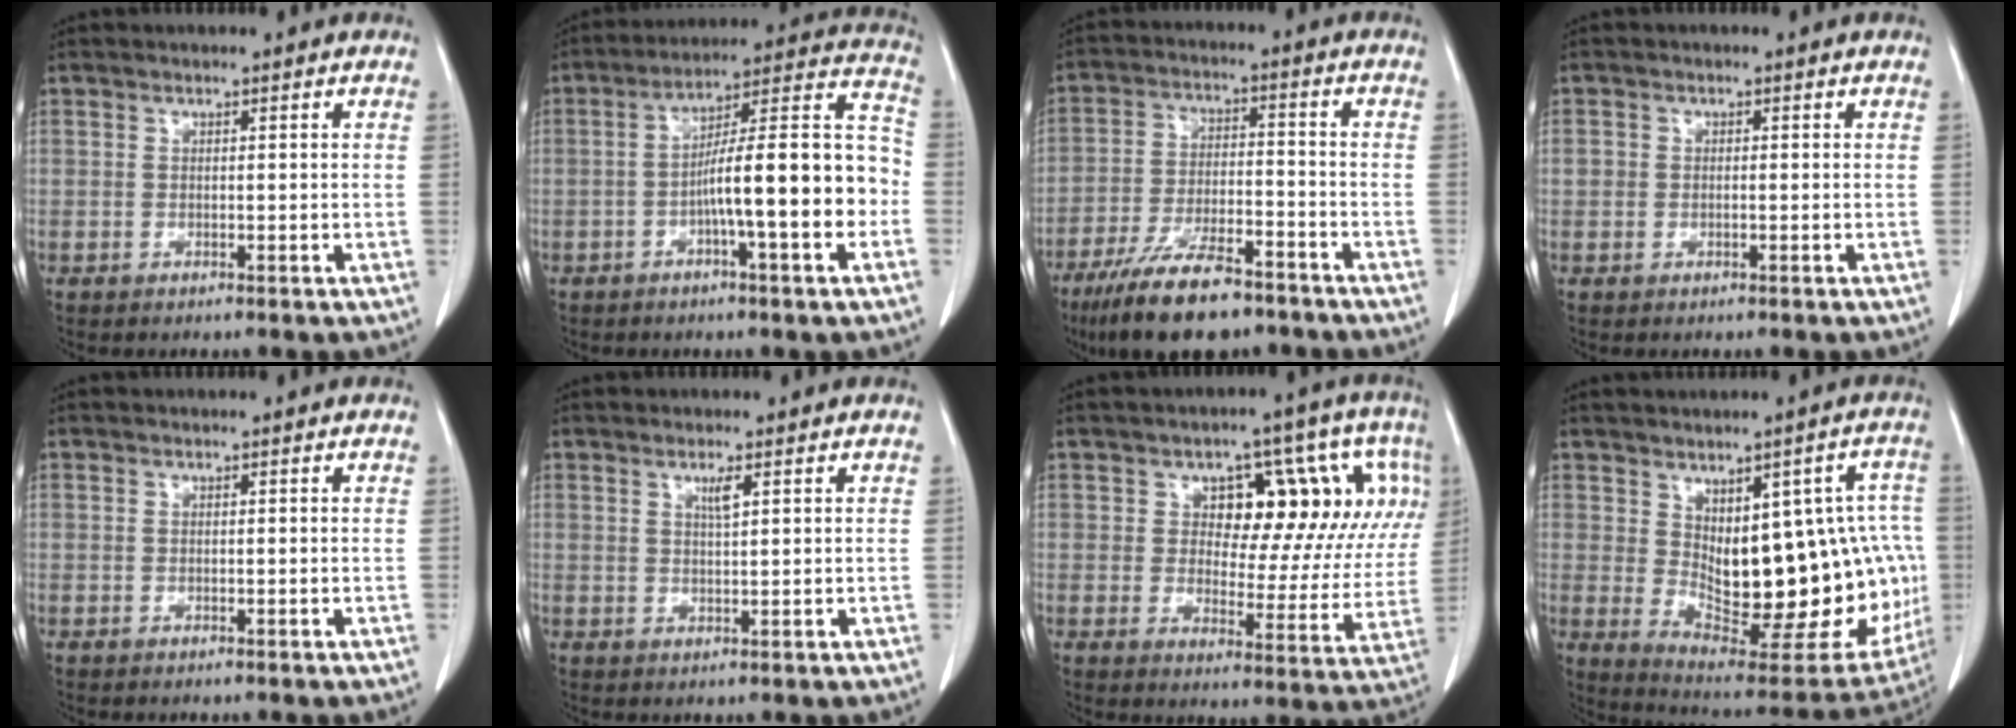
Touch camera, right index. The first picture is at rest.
{"total": 15.8, "force": [-3.7, 1.5, 15.3], "torque": [-0.229, 0.030, -0.059]}
{"total": 13.7, "force": [-10.2, 3.7, 8.4], "torque": [-0.156, -0.022, -0.179]}
{"total": 1.3, "force": [0.0, 1.2, 0.4], "torque": [-0.007, 0.011, 0.002]}
{"total": 0.0}
{"total": 1.9, "force": [1.0, 0.1, 1.6], "torque": [-0.033, -0.003, 0.019]}
{"total": 16.5, "force": [5.1, 8.1, 13.4], "torque": [-0.152, 0.027, 0.067]}
{"total": 23.4, "force": [-0.6, 9.5, 21.4], "torque": [-0.222, 0.009, 0.028]}